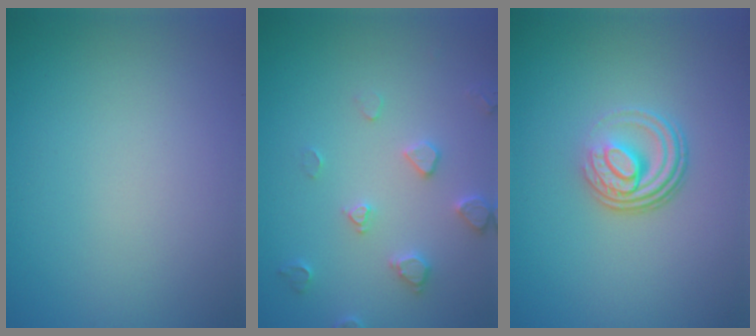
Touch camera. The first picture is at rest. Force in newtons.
{"total": 2.5, "press": 2.4, "slide": 0.5}
{"total": 4.0, "press": 2.7, "slide": 3.0}